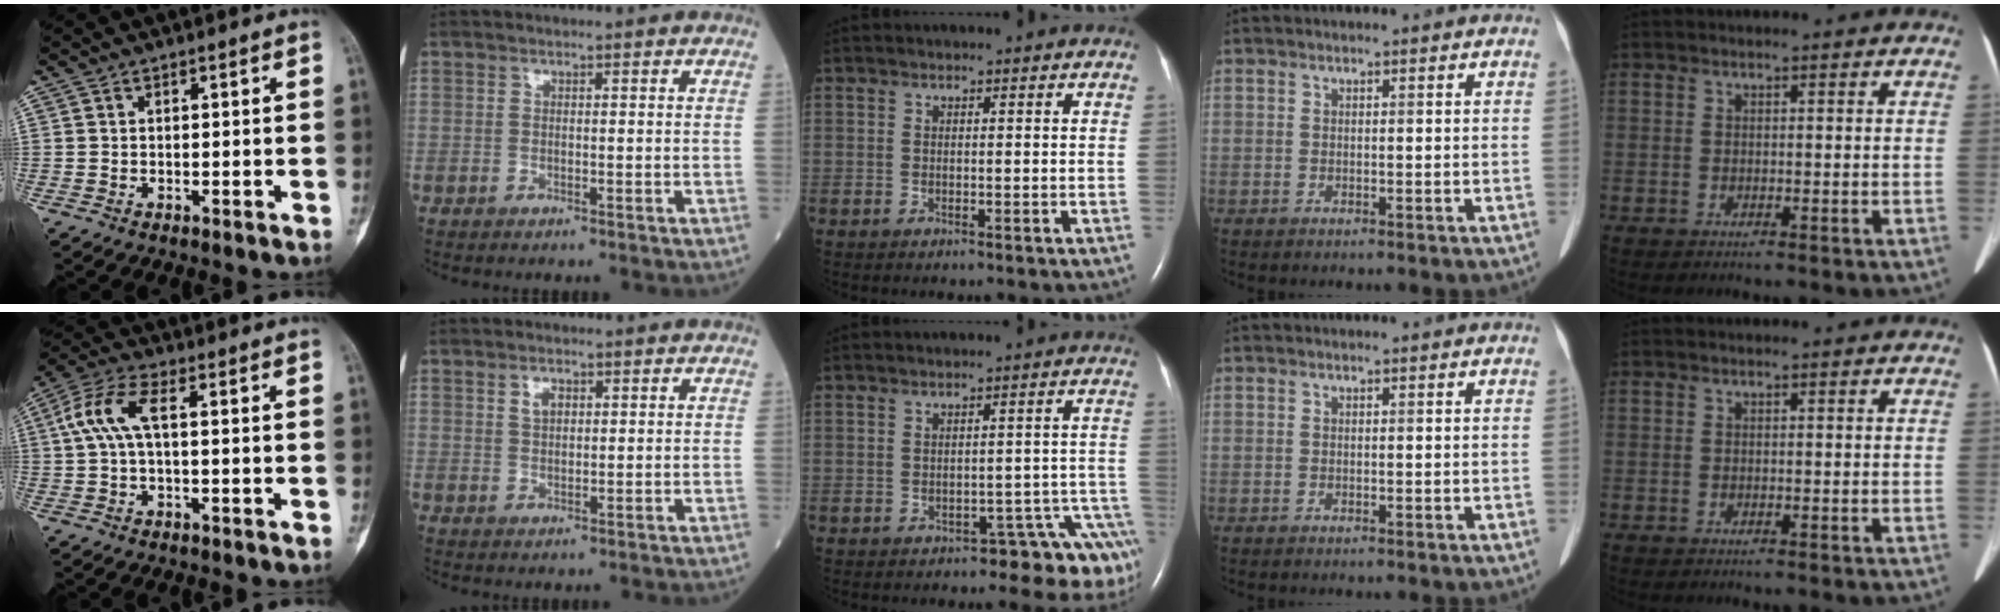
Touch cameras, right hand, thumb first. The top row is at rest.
{"thumb": {"total": 7.5, "force": [1.0, 3.0, 6.8], "torque": [-0.163, 0.028, 0.016]}, "index": {"total": 2.2, "force": [0.9, 1.3, 1.5], "torque": [-0.028, 0.004, 0.017]}, "middle": {"total": 7.6, "force": [-6.2, 2.9, 3.3], "torque": [-0.007, 0.027, -0.069]}}